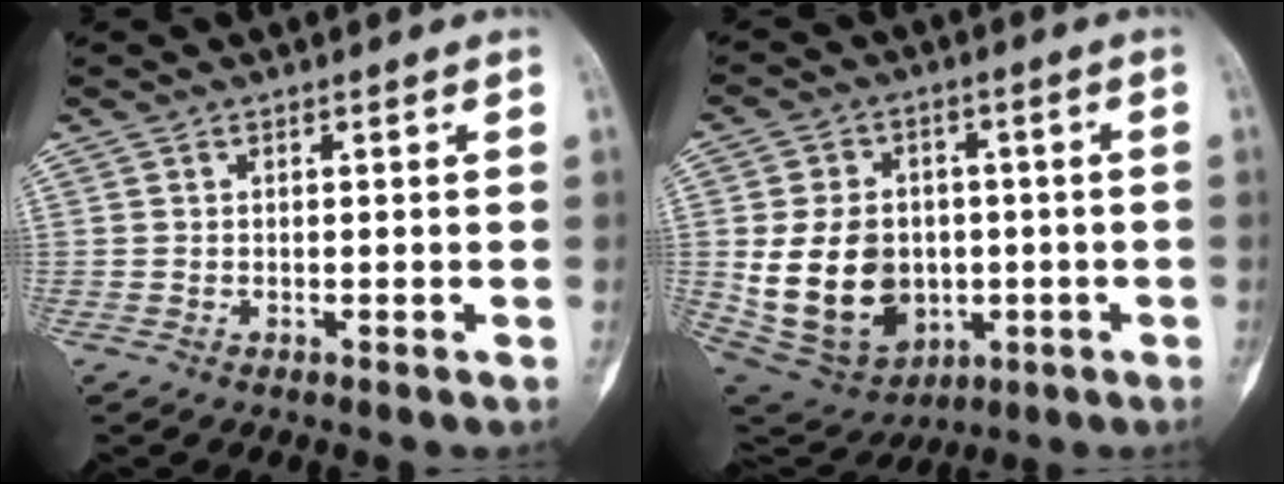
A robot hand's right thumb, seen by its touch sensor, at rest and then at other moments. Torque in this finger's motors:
{"motor_torque": [-0.35, 1.32, 1.38, 0.09, 0.22]}